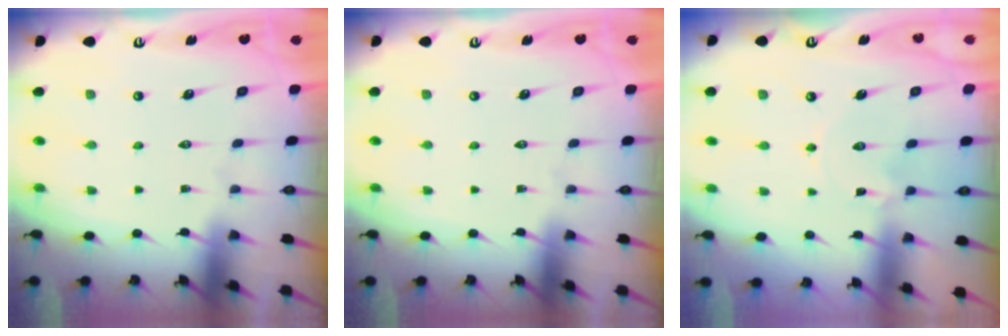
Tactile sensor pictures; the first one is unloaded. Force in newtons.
{"total": 0.0}
{"total": 1.4, "press": 1.4, "slide": 0.2}